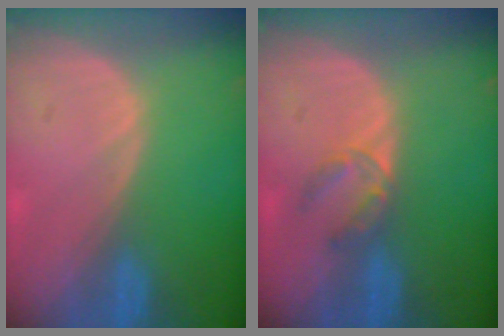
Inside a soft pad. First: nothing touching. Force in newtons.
{"total": 3.4, "press": 3.2, "slide": 1.0}